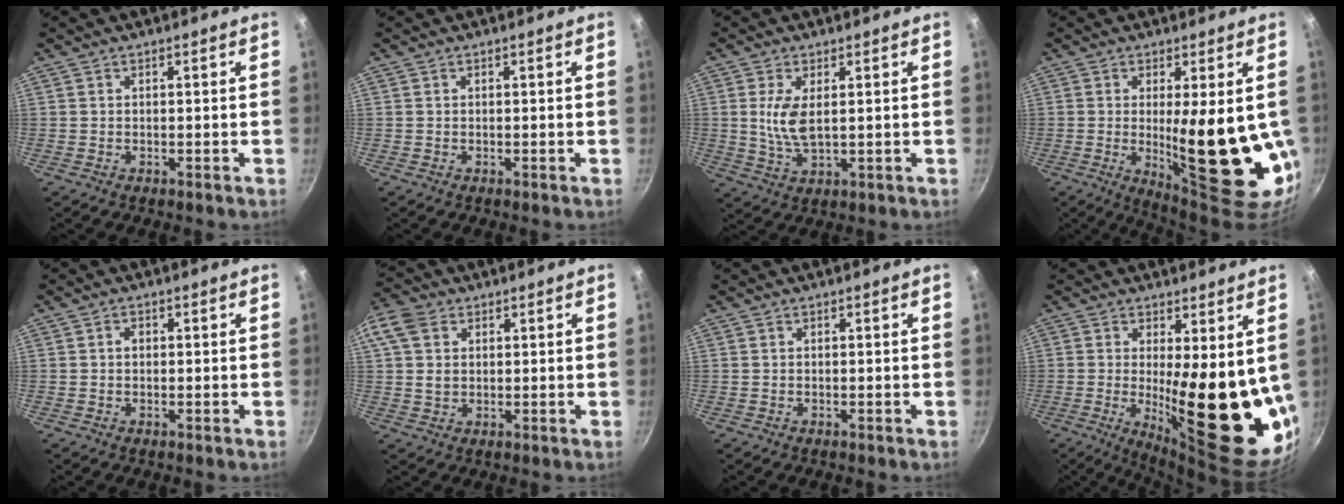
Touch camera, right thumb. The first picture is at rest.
{"total": 0.0}
{"total": 6.3, "force": [1.1, 2.9, 5.5], "torque": [-0.107, -0.009, 0.025]}
{"total": 18.1, "force": [-0.8, 5.4, 17.2], "torque": [-0.231, -0.030, 0.008]}
{"total": 1.3, "force": [0.1, 1.0, 0.7], "torque": [-0.011, 0.004, 0.001]}
{"total": 7.6, "force": [2.4, 5.7, 4.4], "torque": [-0.079, -0.001, 0.036]}
{"total": 0.0}
{"total": 18.3, "force": [1.0, 5.7, 17.3], "torque": [-0.211, -0.049, 0.031]}